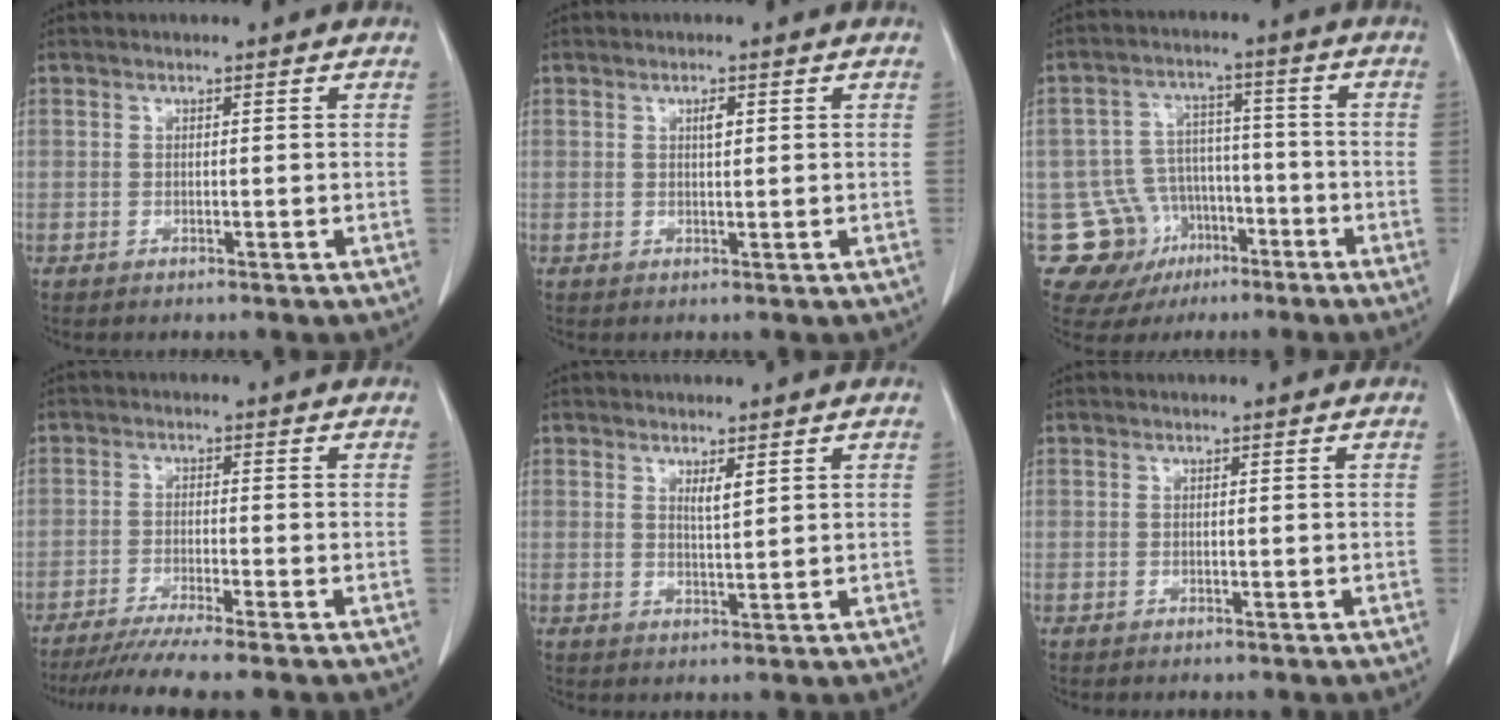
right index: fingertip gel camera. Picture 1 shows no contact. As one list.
[{"total": 1.3, "force": [0.5, 0.4, 1.1], "torque": [-0.021, 0.000, 0.009]}, {"total": 14.8, "force": [-6.7, 12.7, 3.6], "torque": [-0.080, 0.060, -0.091]}, {"total": 8.2, "force": [-6.9, -1.2, 4.4], "torque": [-0.058, -0.024, -0.108]}, {"total": 1.9, "force": [1.1, 0.1, 1.5], "torque": [-0.034, -0.005, 0.024]}, {"total": 0.0}]